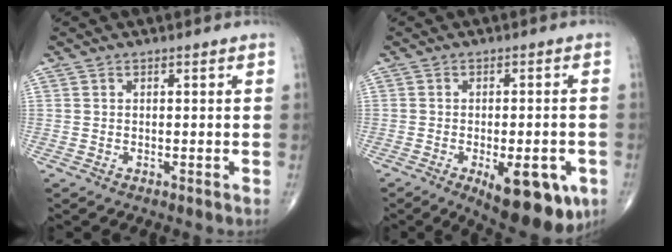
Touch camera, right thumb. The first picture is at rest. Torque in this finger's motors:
{"motor_torque": [1.06, 1.79, 0.19, -0.30, 0.26]}